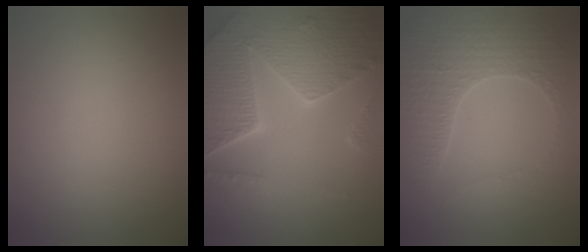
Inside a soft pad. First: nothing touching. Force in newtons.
{"total": 7.8, "press": 5.6, "slide": 5.4}
{"total": 3.3, "press": 3.1, "slide": 1.0}